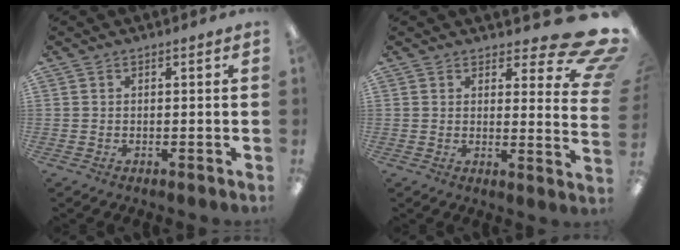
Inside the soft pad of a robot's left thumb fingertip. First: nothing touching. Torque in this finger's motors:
{"motor_torque": [1.57, 1.55, 0.02, 0.00, 0.01]}